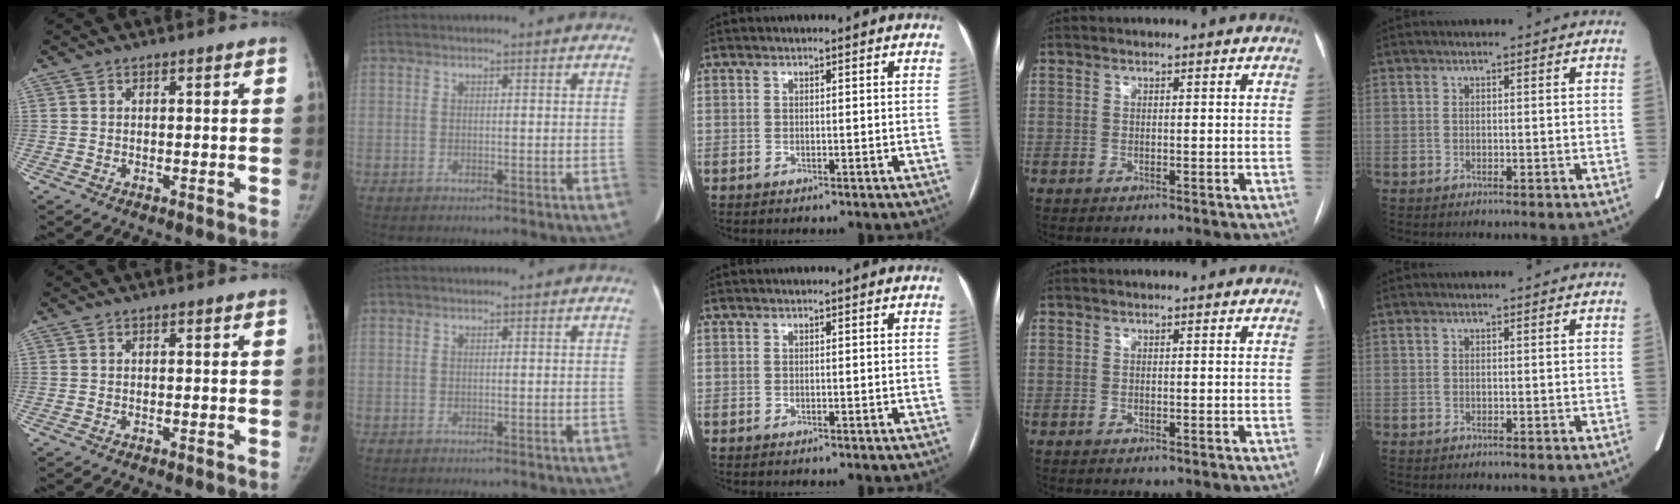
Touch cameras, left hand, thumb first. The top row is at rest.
{}